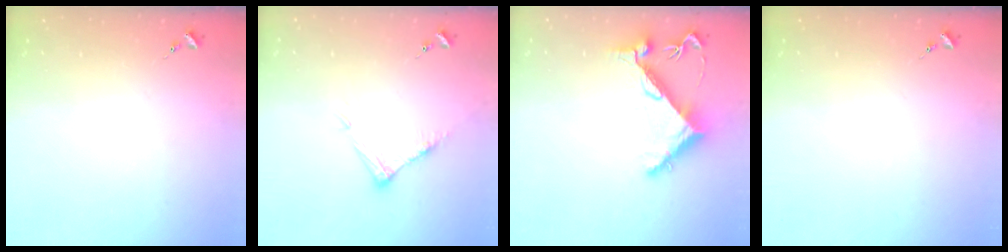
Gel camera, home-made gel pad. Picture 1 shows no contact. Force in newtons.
{"total": 8.0, "press": 8.0, "slide": 0.4}
{"total": 6.7, "press": 6.6, "slide": 0.7}
{"total": 0.0}